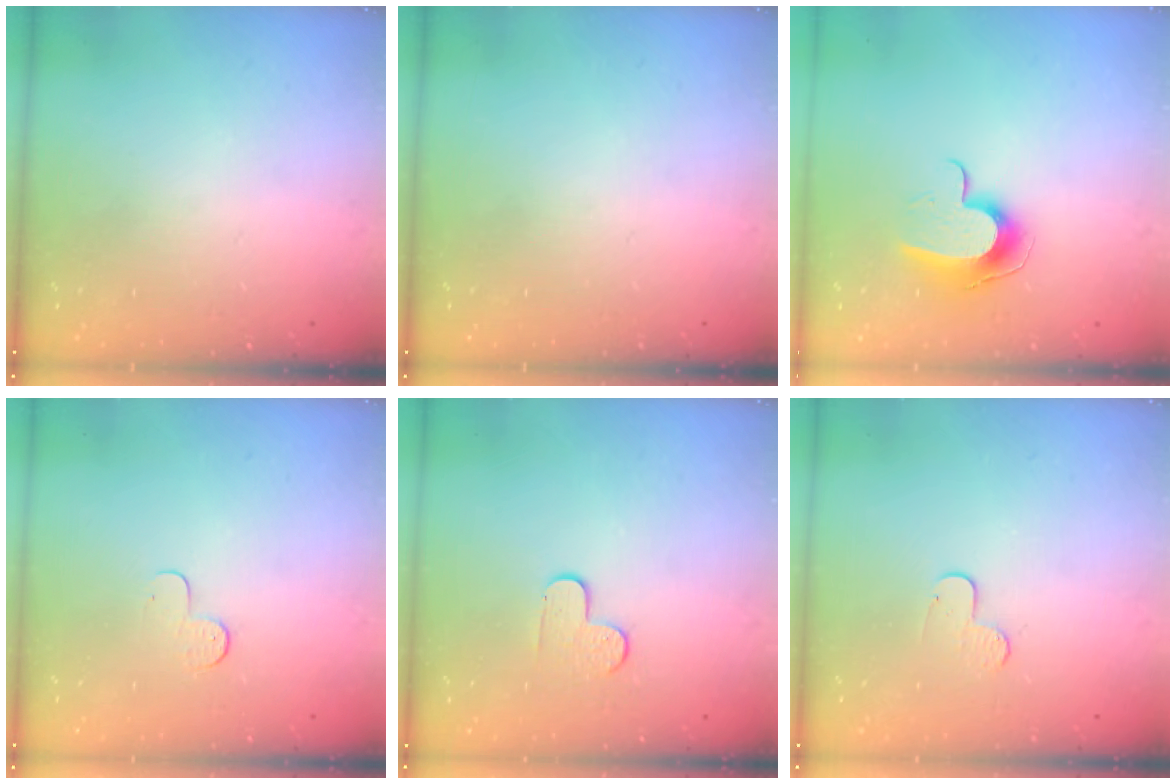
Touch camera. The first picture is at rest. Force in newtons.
{"total": 0.0}
{"total": 9.9, "press": 9.9, "slide": 0.4}
{"total": 5.0, "press": 4.9, "slide": 0.5}
{"total": 4.6, "press": 4.5, "slide": 0.5}
{"total": 5.5, "press": 5.5, "slide": 0.5}